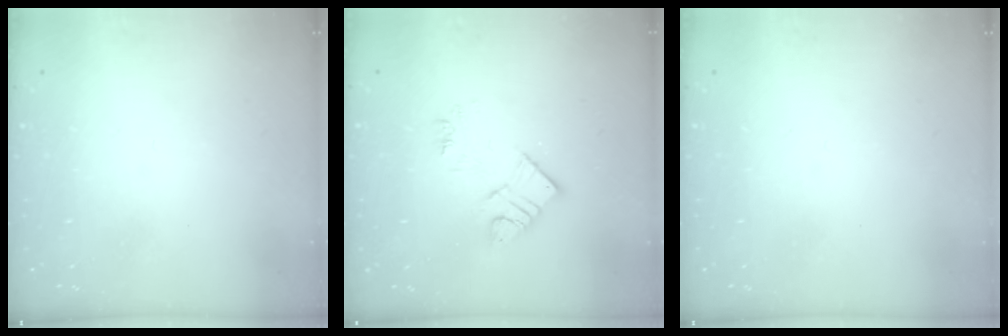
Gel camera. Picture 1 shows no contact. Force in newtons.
{"total": 9.7, "press": 9.6, "slide": 0.6}
{"total": 0.0}